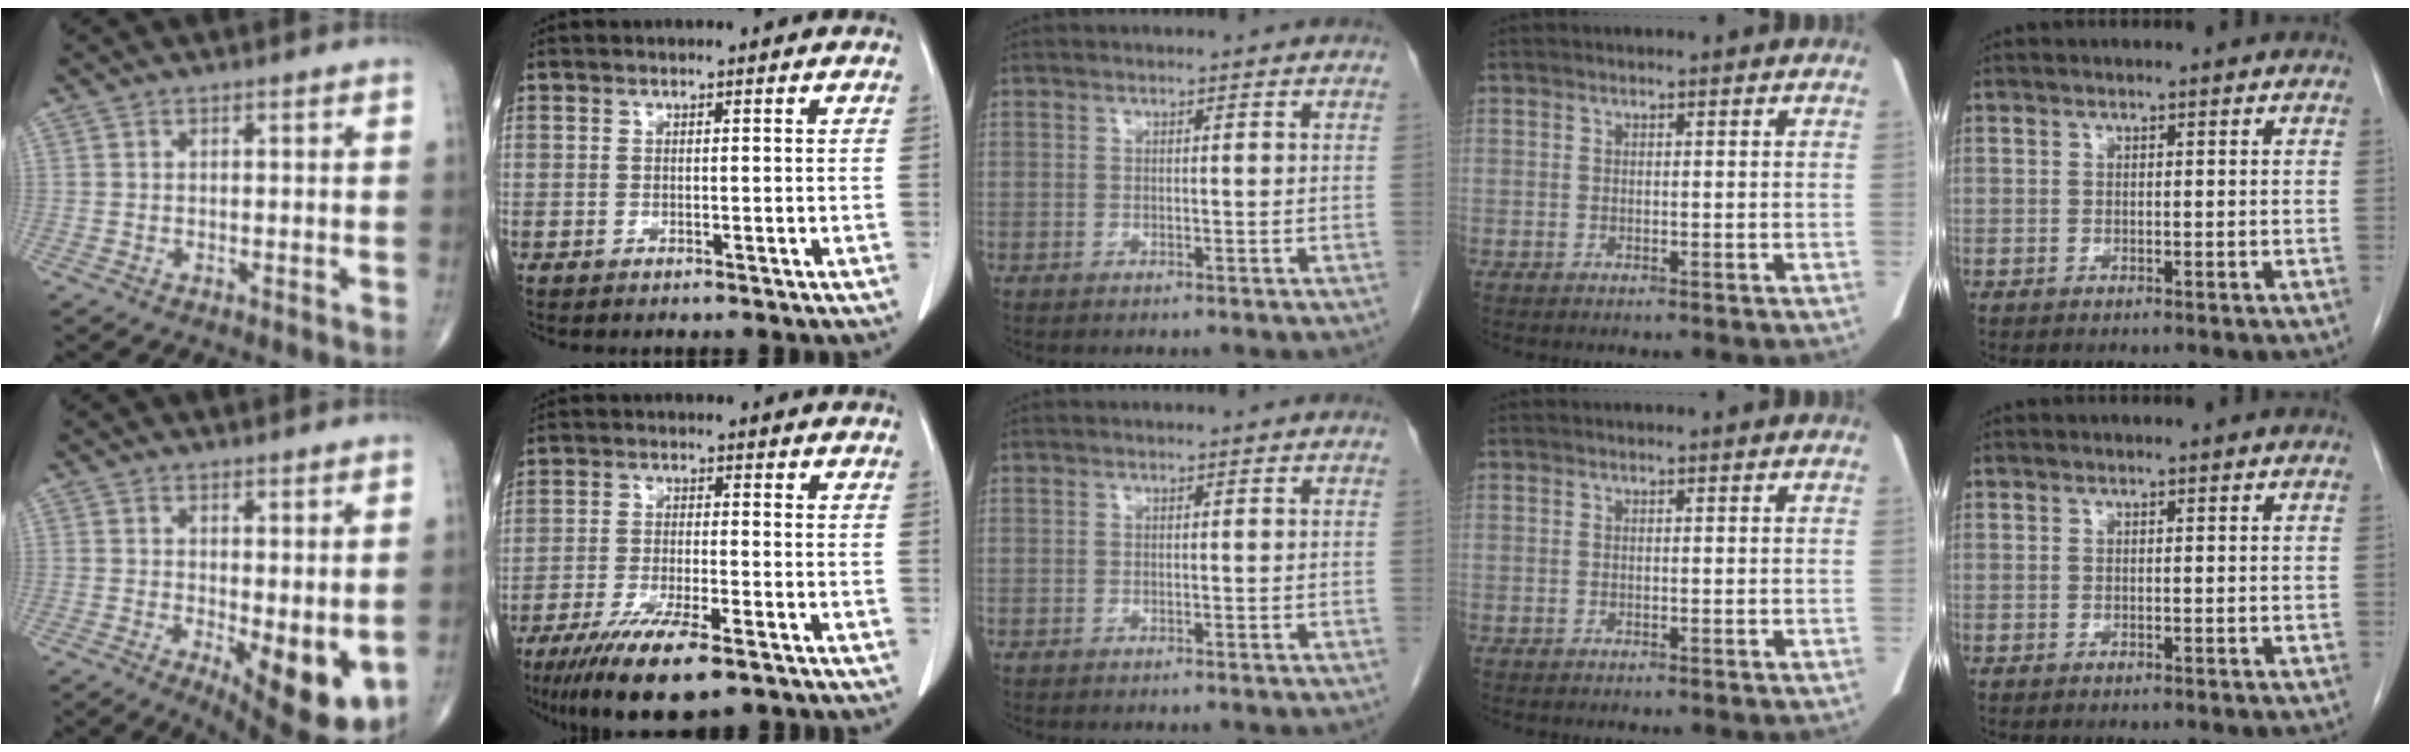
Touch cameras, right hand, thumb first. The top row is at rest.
{"thumb": {"total": 10.1, "force": [-1.4, 3.6, 9.3], "torque": [-0.120, -0.026, -0.007]}, "index": {"total": 11.8, "force": [-7.9, 2.2, 8.5], "torque": [-0.143, -0.026, -0.126]}}